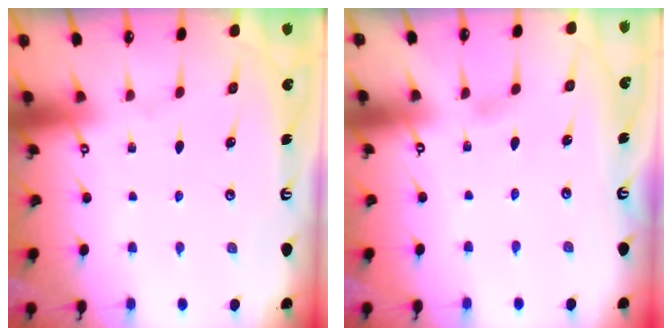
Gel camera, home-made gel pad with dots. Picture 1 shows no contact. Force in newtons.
{"total": 2.1, "press": 2.1, "slide": 0.3}